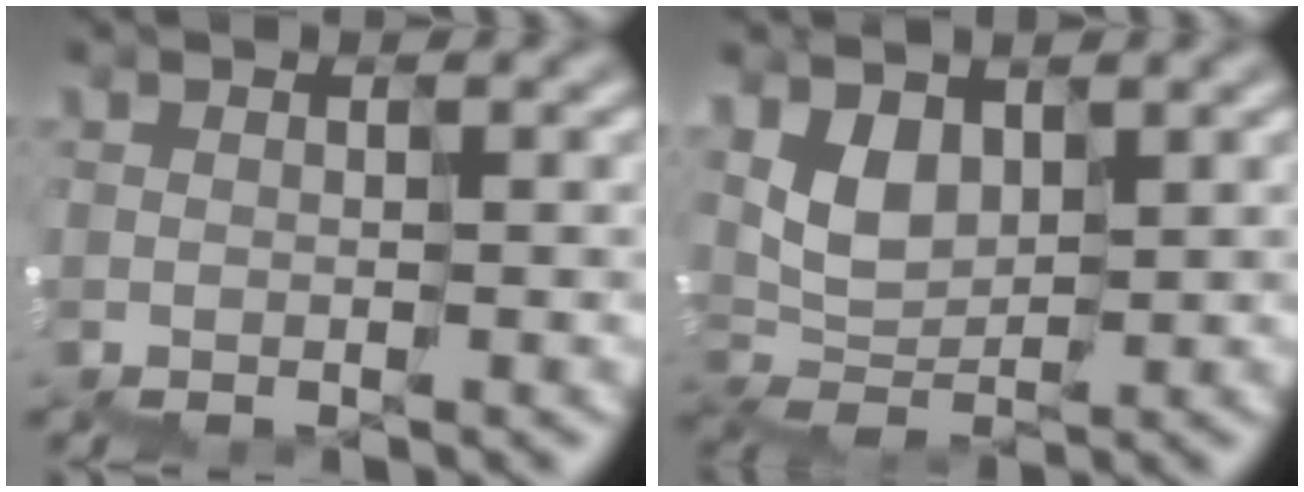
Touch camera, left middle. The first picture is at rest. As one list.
[{"total": 3.0, "force": [2.0, 2.0, 1.1], "torque": [-0.032, 0.003, 0.040]}]